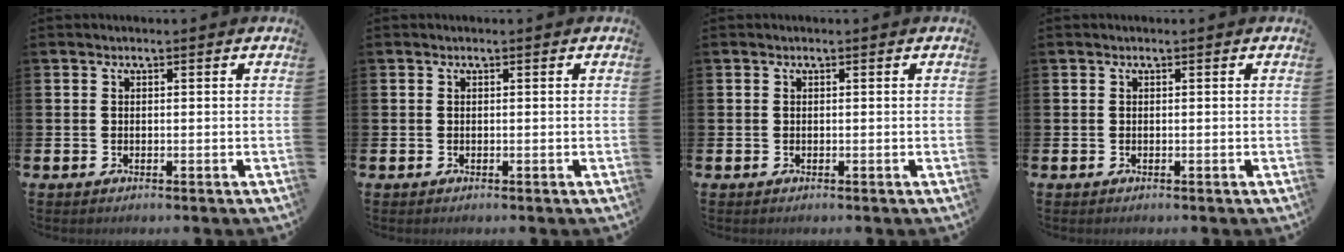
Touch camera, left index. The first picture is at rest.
{"total": 0.0}
{"total": 0.0}
{"total": 0.0}